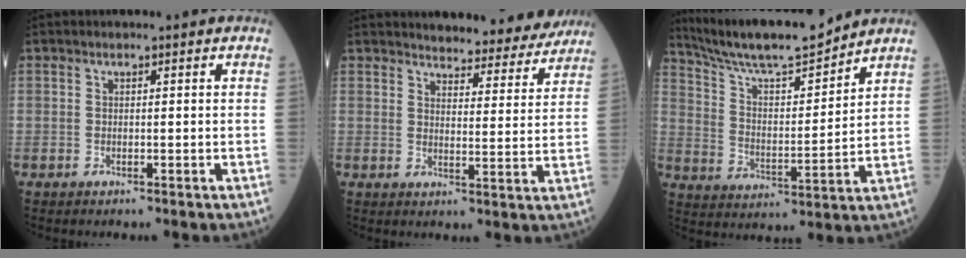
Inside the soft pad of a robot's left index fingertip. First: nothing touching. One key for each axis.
{"total": 12.1, "fx": 11.7, "fy": 2.3, "fz": 2.4, "tx": -0.011, "ty": -0.023, "tz": 0.129}
{"total": 14.8, "fx": 13.6, "fy": 1.0, "fz": 5.7, "tx": -0.112, "ty": 0.001, "tz": 0.238}